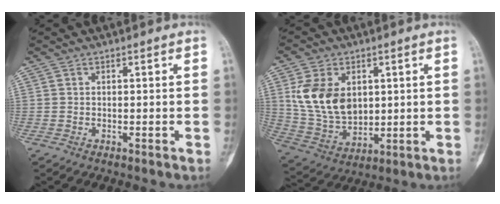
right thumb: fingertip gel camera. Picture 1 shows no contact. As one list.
[{"total": 14.0, "force": [3.2, 9.6, 9.6], "torque": [-0.157, -0.015, 0.076]}]